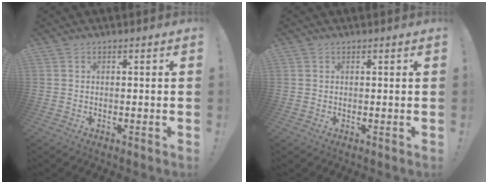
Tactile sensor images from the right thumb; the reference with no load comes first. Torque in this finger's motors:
{"motor_torque": [-0.79, -0.39, -1.06, 0.25, -0.07]}